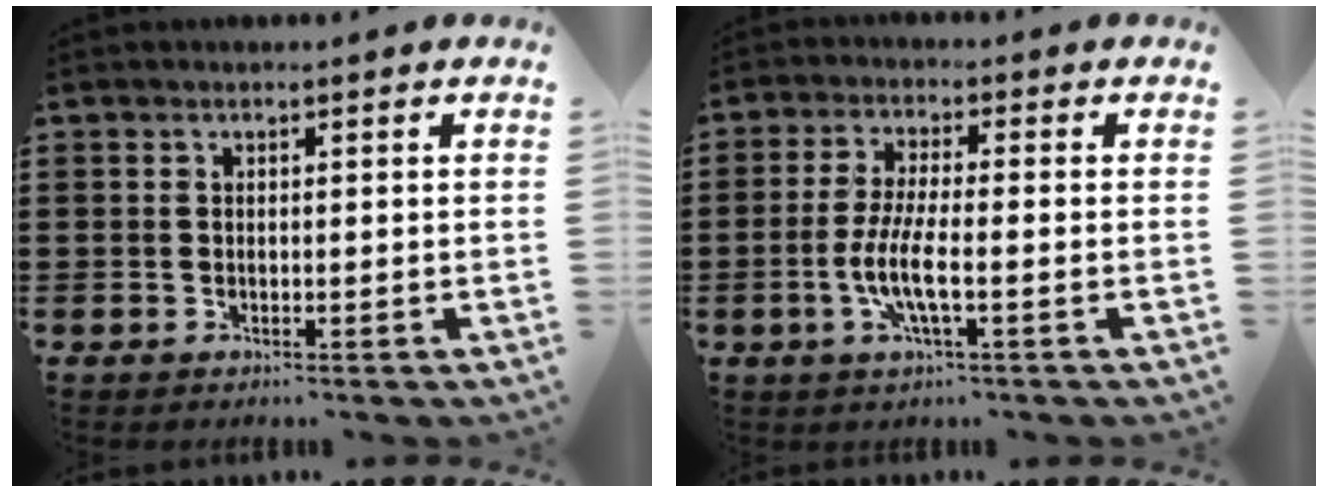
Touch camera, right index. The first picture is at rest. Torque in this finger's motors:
{"motor_torque": [1.91, 0.23, 0.64, 0.19]}